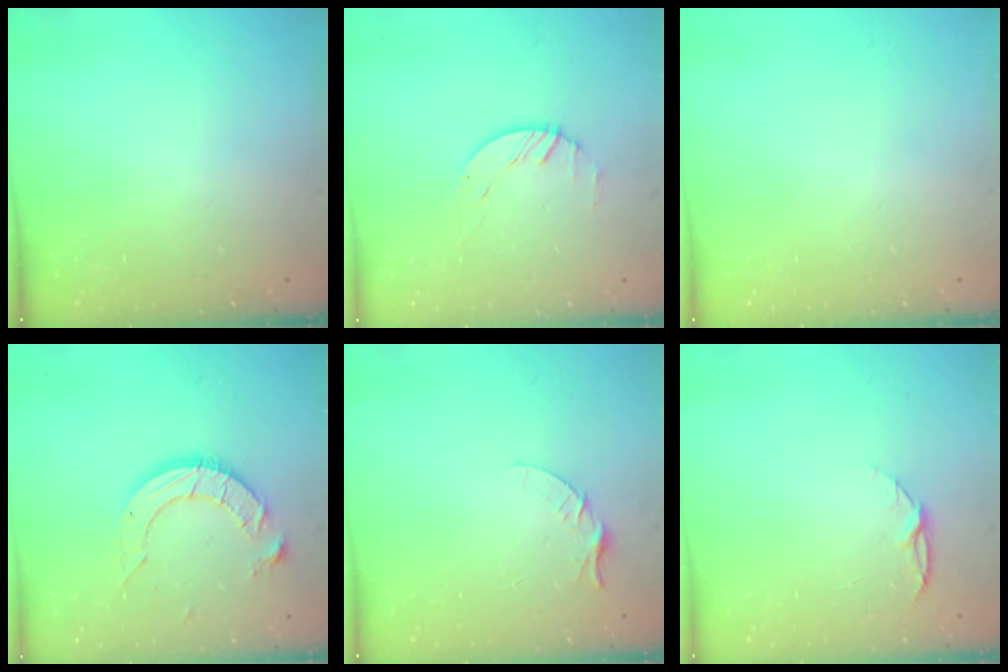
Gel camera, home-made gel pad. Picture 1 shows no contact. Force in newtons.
{"total": 1.5, "press": 1.5, "slide": 0.2}
{"total": 0.0}
{"total": 10.8, "press": 10.8, "slide": 0.7}
{"total": 4.4, "press": 4.4, "slide": 0.5}
{"total": 4.9, "press": 4.8, "slide": 0.6}